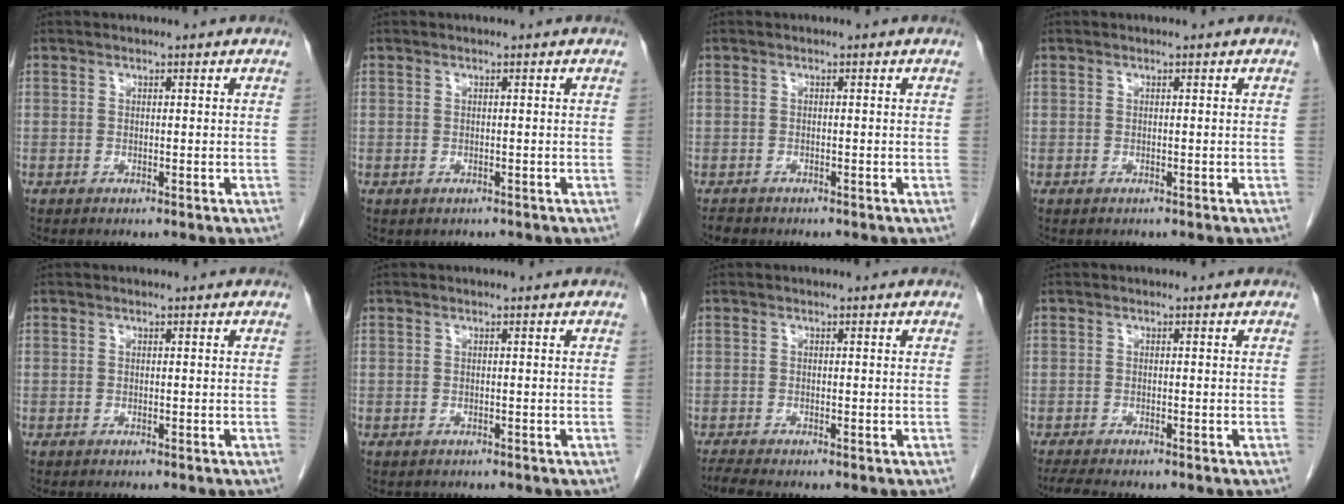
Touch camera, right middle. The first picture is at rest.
{"total": 0.9, "force": [-0.6, 0.6, 0.1], "torque": [-0.004, 0.002, -0.006]}
{"total": 1.5, "force": [-1.4, 0.7, 0.2], "torque": [-0.009, -0.001, -0.022]}
{"total": 0.0}
{"total": 0.0}
{"total": 0.8, "force": [-0.6, 0.5, 0.0], "torque": [-0.007, 0.002, -0.009]}
{"total": 1.5, "force": [-1.4, -0.3, 0.4], "torque": [-0.016, -0.007, -0.030]}
{"total": 3.4, "force": [-3.0, 0.2, 1.7], "torque": [-0.030, -0.010, -0.048]}